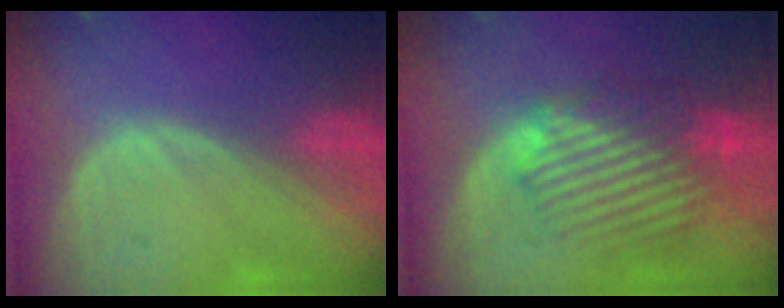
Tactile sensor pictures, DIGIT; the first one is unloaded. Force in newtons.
{"total": 9.9, "press": 9.1, "slide": 3.9}